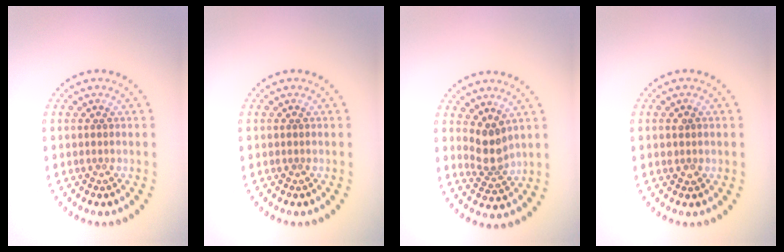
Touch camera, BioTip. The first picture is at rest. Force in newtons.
{"total": 0.0}
{"total": 2.7, "press": 2.1, "slide": 1.7}
{"total": 1.1, "press": 1.0, "slide": 0.3}